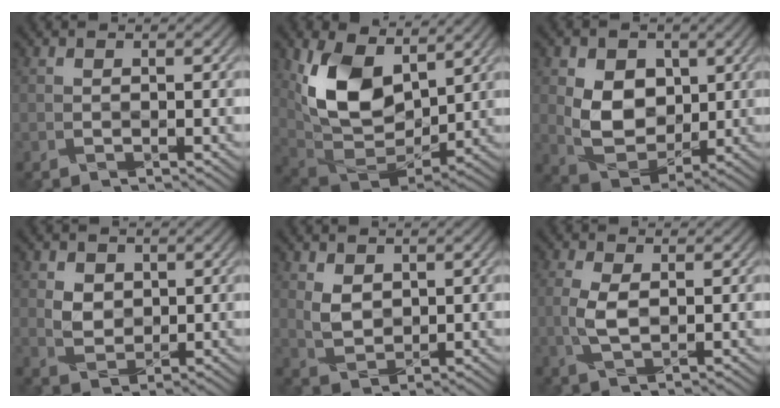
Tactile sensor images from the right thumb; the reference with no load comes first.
{"total": 12.4, "force": [5.1, 7.5, 8.4], "torque": [-0.179, -0.010, 0.104]}
{"total": 7.4, "force": [1.5, 5.7, 4.4], "torque": [-0.095, -0.011, 0.031]}
{"total": 2.6, "force": [1.2, 2.2, 0.8], "torque": [-0.025, -0.006, 0.028]}
{"total": 2.6, "force": [1.6, 1.7, 1.0], "torque": [-0.033, -0.008, 0.039]}
{"total": 2.7, "force": [0.0, 1.1, 2.5], "torque": [-0.068, -0.002, 0.002]}